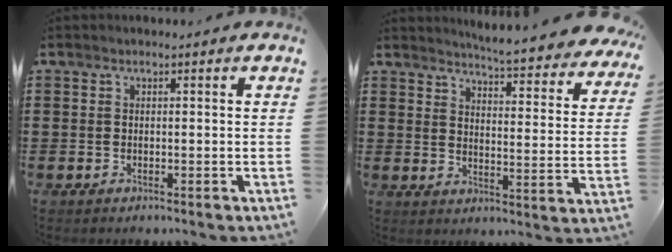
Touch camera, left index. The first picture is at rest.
{"total": 5.3, "force": [4.9, -0.6, 1.8], "torque": [-0.042, -0.048, 0.077]}